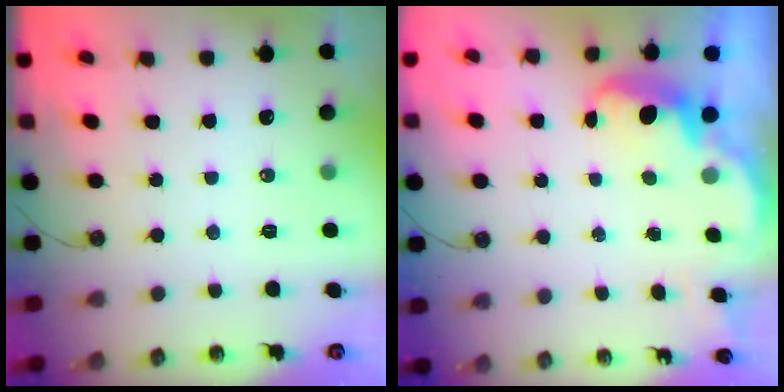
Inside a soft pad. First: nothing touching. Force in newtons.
{"total": 3.8, "press": 3.6, "slide": 0.9}